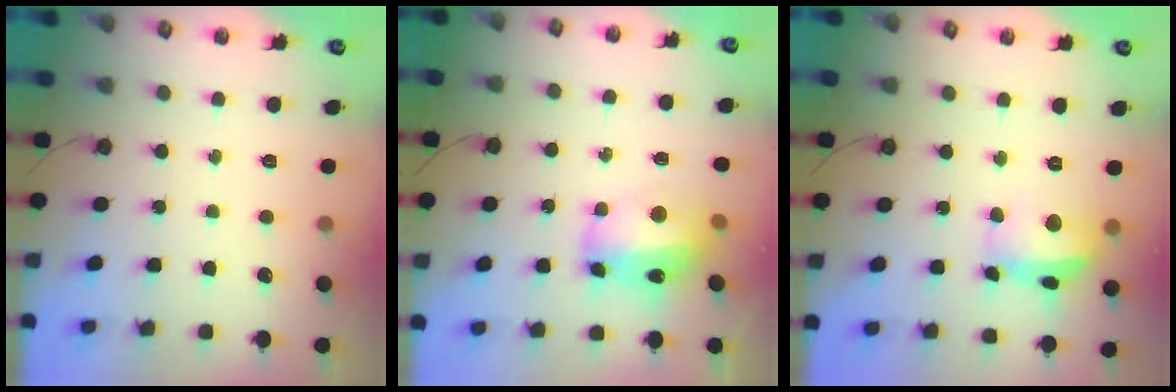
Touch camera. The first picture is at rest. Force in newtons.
{"total": 12.4, "press": 12.3, "slide": 1.5}
{"total": 14.0, "press": 13.9, "slide": 1.5}